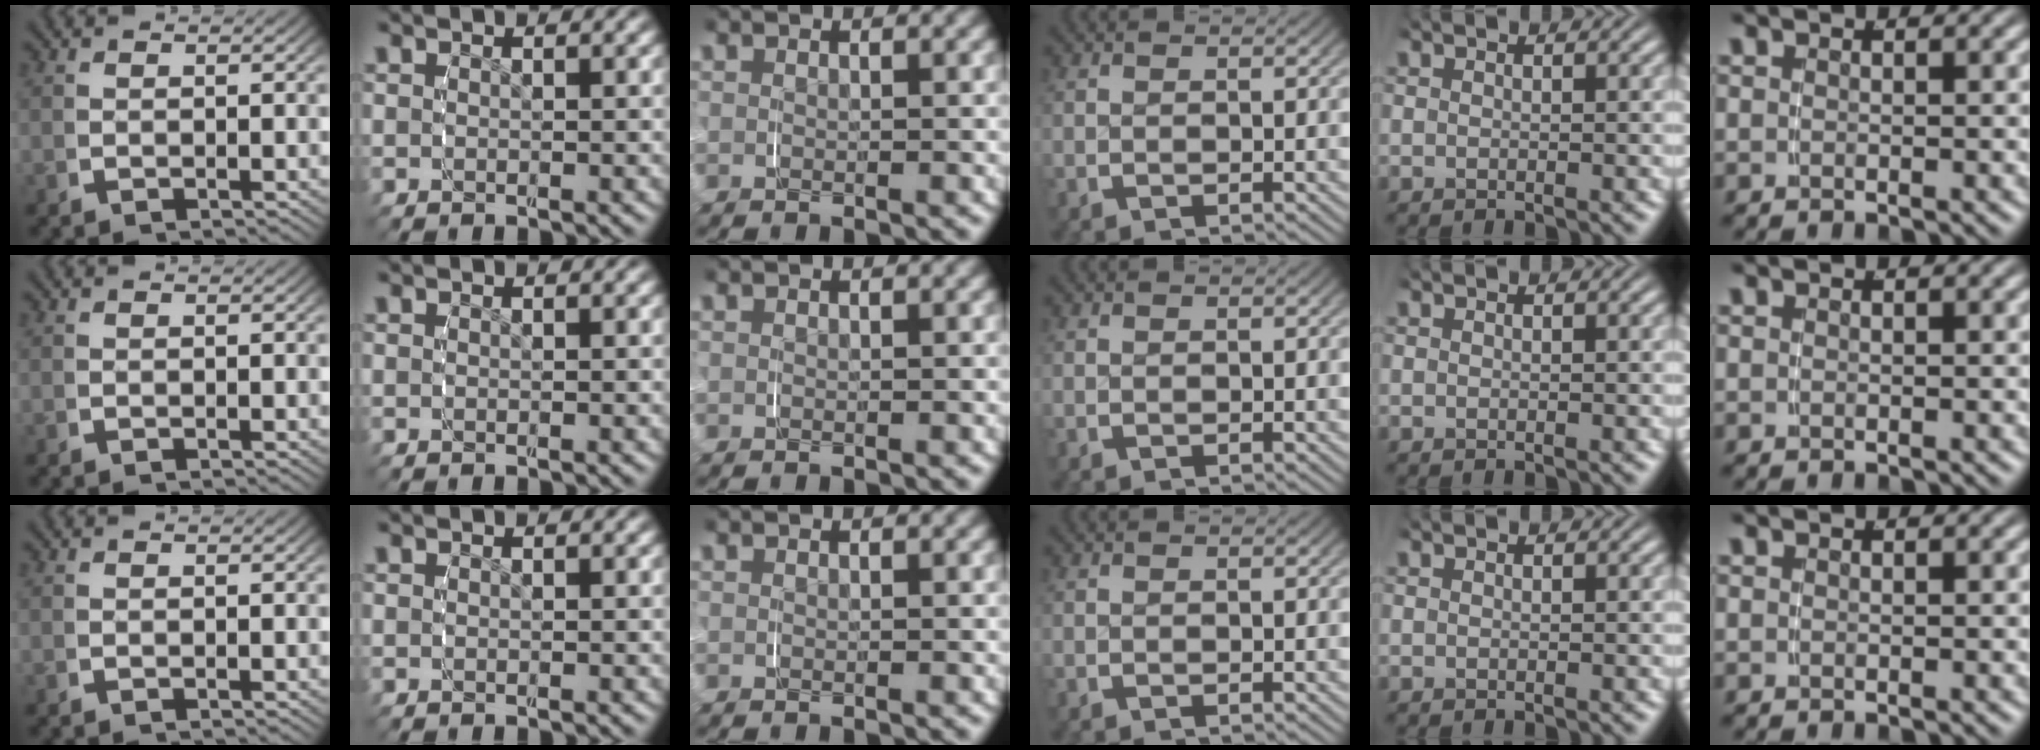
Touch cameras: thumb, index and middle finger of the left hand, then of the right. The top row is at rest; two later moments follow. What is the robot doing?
{"motion": "grasp_and_lifting", "object": "jar lid"}